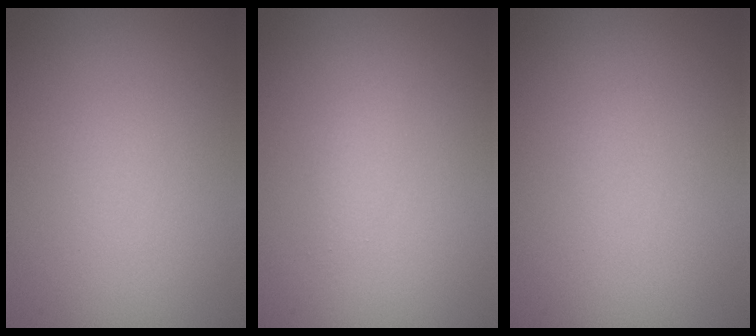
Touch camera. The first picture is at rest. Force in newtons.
{"total": 0.8, "press": 0.8, "slide": 0.0}
{"total": 0.0}